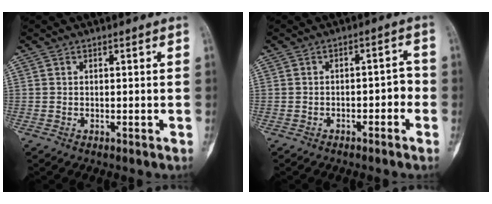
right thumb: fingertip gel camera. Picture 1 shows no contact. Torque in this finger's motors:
{"motor_torque": [-0.16, 0.14, -0.12, -0.05, 0.02]}